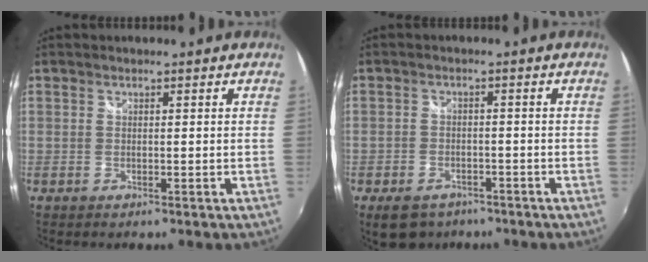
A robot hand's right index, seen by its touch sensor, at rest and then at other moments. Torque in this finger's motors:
{"motor_torque": [0.60, -0.43, 0.23, 0.02]}